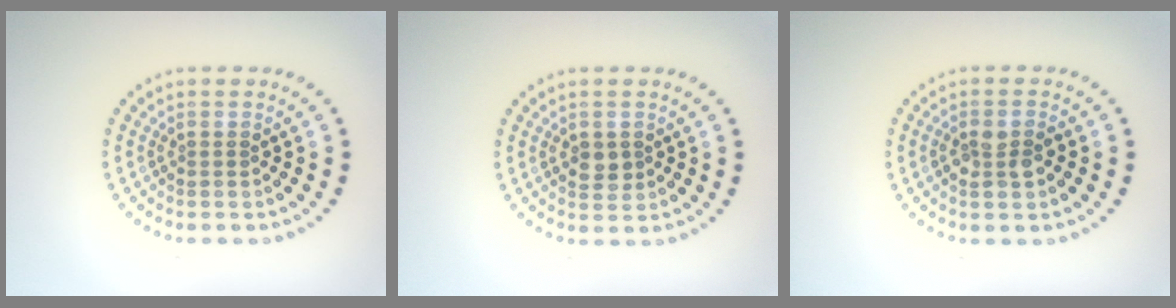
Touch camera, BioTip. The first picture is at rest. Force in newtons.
{"total": 1.8, "press": 1.8, "slide": 0.4}
{"total": 2.6, "press": 2.5, "slide": 0.5}